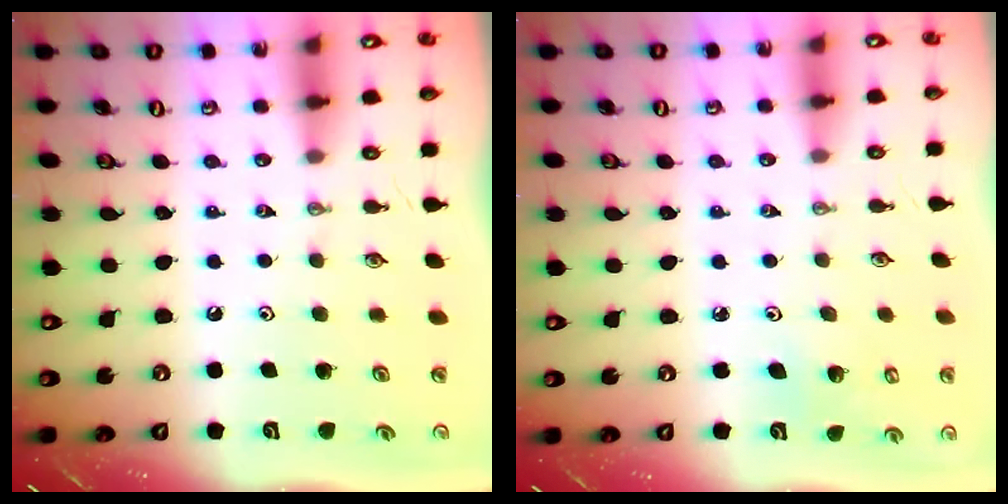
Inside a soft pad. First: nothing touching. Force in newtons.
{"total": 4.7, "press": 4.3, "slide": 1.7}